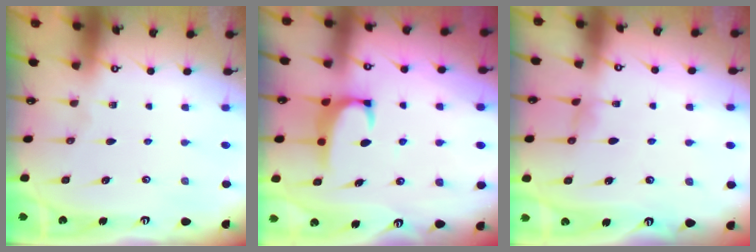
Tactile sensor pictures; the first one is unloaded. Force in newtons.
{"total": 1.9, "press": 1.9, "slide": 0.3}
{"total": 0.5, "press": 0.4, "slide": 0.4}